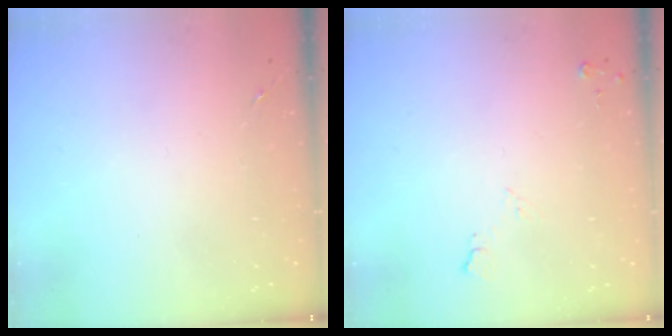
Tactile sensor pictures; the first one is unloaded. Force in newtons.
{"total": 5.7, "press": 5.6, "slide": 0.7}